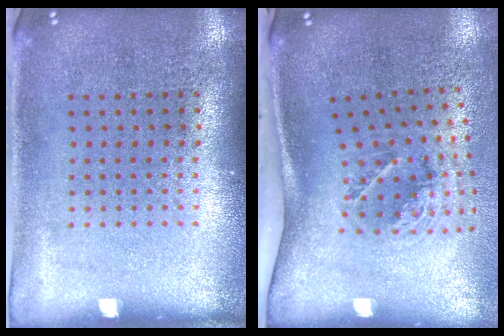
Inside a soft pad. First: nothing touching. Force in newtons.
{"total": 2.1, "press": 1.3, "slide": 1.7}